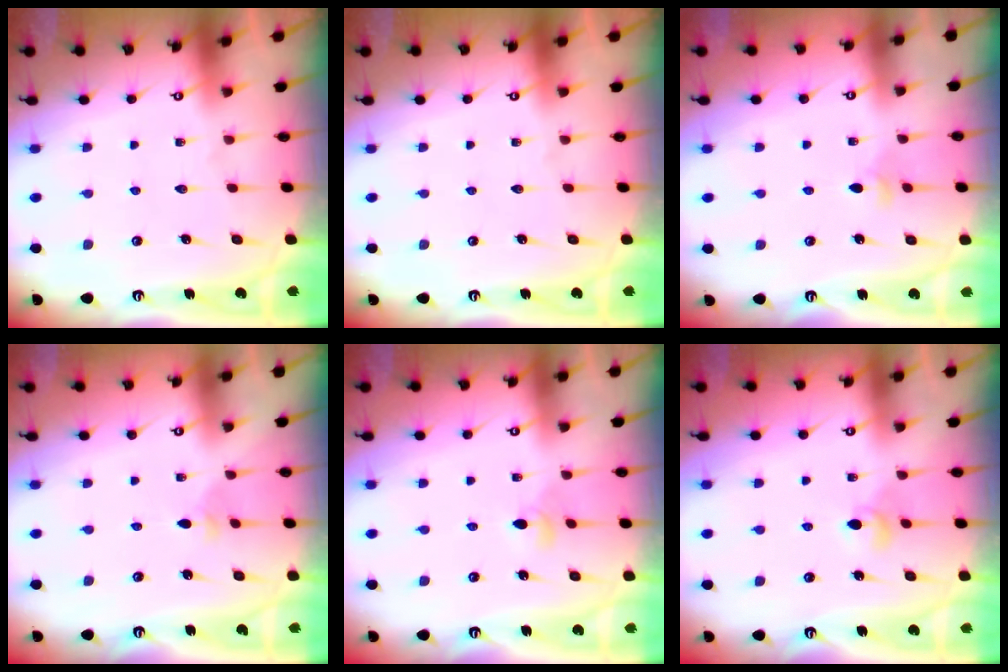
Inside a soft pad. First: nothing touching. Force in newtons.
{"total": 0.0}
{"total": 3.1, "press": 3.0, "slide": 0.8}
{"total": 2.4, "press": 2.3, "slide": 0.6}
{"total": 4.4, "press": 4.2, "slide": 1.0}
{"total": 4.0, "press": 3.9, "slide": 0.6}